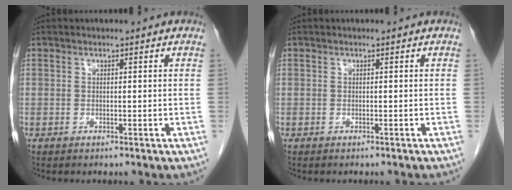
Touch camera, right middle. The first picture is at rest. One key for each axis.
{"total": 1.3, "fx": -1.2, "fy": 0.1, "fz": 0.4, "tx": -0.010, "ty": -0.001, "tz": -0.016}